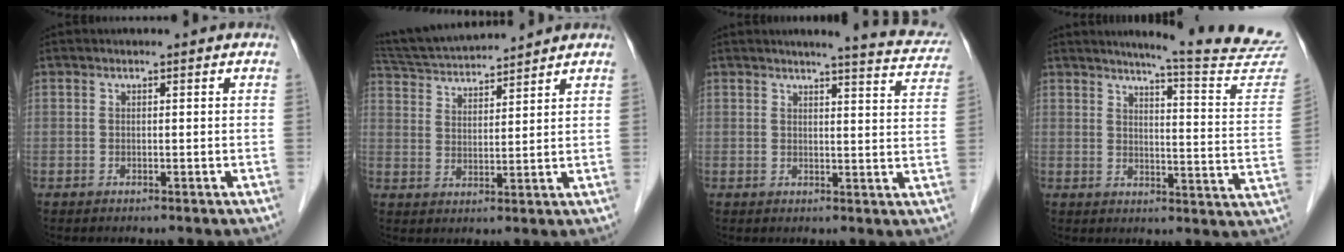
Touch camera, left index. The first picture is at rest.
{"total": 11.5, "force": [10.8, 0.6, 3.9], "torque": [-0.081, 0.022, 0.190]}
{"total": 8.9, "force": [8.1, 0.8, 3.7], "torque": [-0.035, -0.017, 0.070]}
{"total": 17.8, "force": [16.7, -1.1, 6.2], "torque": [-0.080, -0.112, 0.182]}